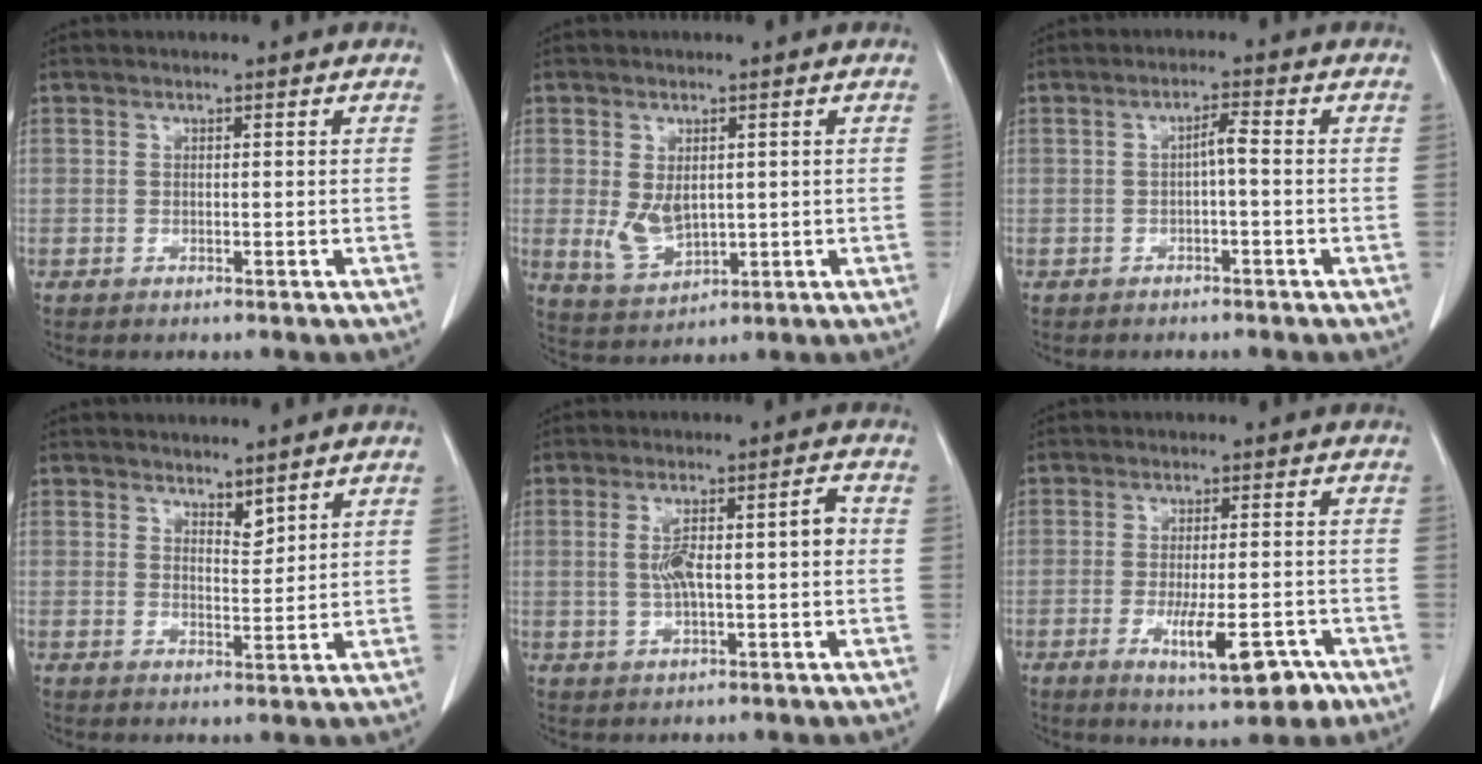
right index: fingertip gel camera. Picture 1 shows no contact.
{"total": 5.3, "force": [0.3, 3.2, 4.3], "torque": [-0.087, -0.007, 0.022]}
{"total": 2.2, "force": [-0.4, 0.2, 2.1], "torque": [-0.036, 0.006, -0.007]}
{"total": 2.5, "force": [2.1, 0.8, 1.1], "torque": [-0.019, -0.009, 0.042]}
{"total": 7.3, "force": [0.0, 1.7, 7.1], "torque": [-0.132, 0.022, 0.004]}
{"total": 8.8, "force": [-4.0, 2.2, 7.5], "torque": [-0.116, -0.011, -0.054]}